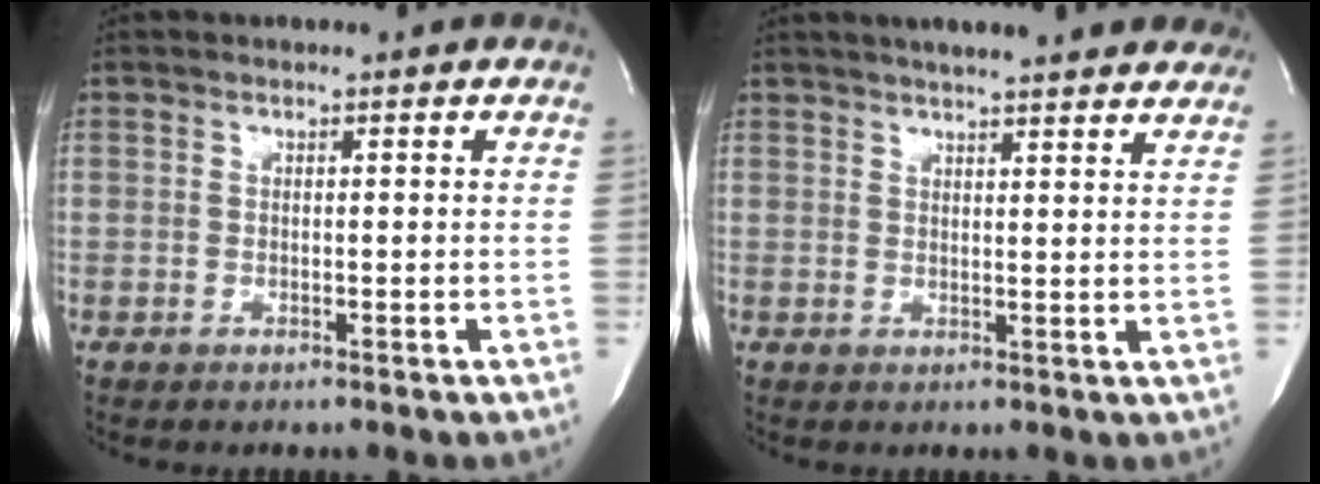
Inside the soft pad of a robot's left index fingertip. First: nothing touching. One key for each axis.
{"total": 15.5, "fx": 13.4, "fy": 2.3, "fz": 7.4, "tx": -0.105, "ty": 0.030, "tz": 0.165}